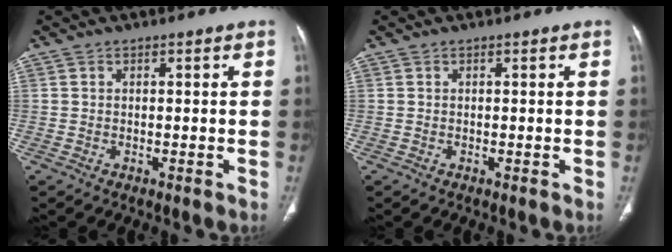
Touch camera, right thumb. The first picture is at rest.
{"total": 0.0}